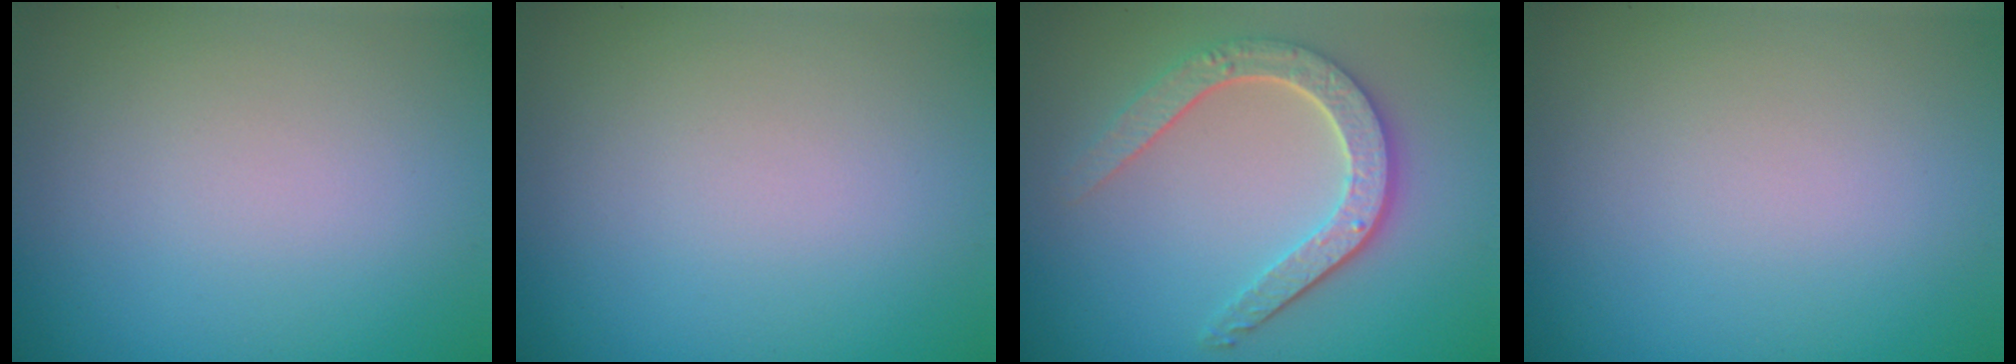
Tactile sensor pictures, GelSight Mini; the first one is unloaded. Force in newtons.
{"total": 0.0}
{"total": 4.3, "press": 3.5, "slide": 2.5}
{"total": 0.0}